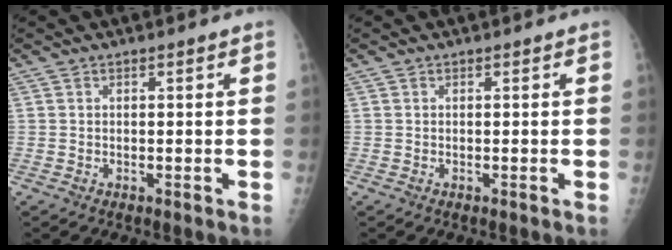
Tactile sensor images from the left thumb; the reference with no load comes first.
{"total": 0.0}